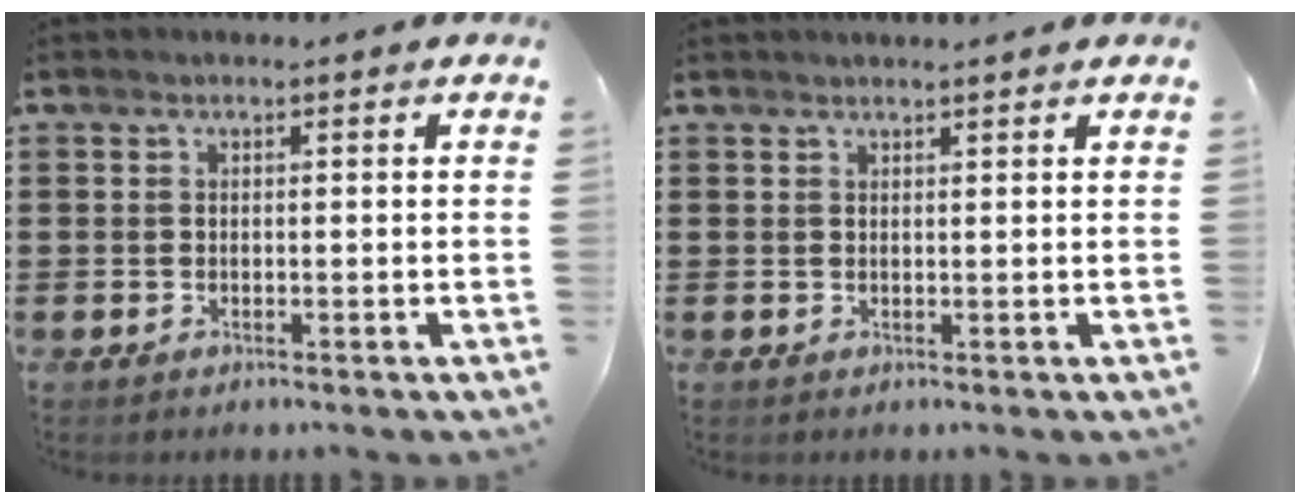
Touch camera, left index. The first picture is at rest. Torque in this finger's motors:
{"motor_torque": [-2.04, -0.10, -0.45, -0.06]}